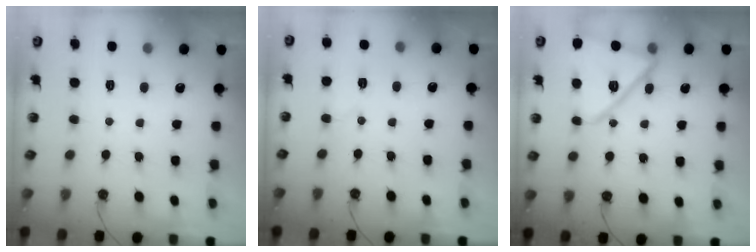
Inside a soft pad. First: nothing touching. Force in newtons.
{"total": 4.4, "press": 4.1, "slide": 1.6}
{"total": 16.0, "press": 16.0, "slide": 1.2}